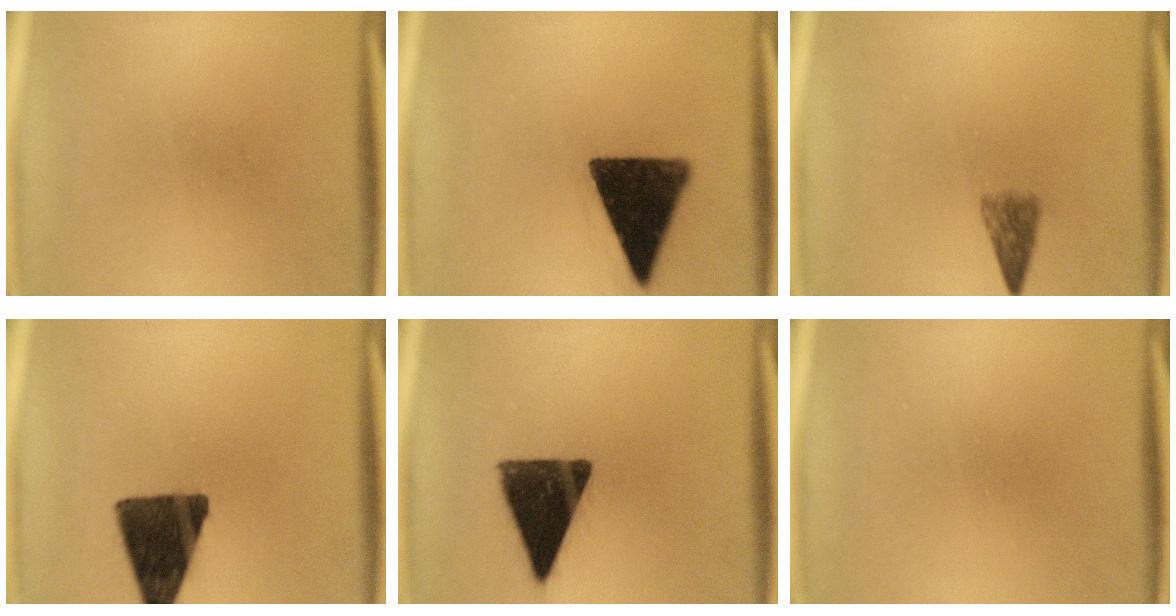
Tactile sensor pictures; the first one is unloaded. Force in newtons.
{"total": 15.2}
{"total": 2.9}
{"total": 14.5}
{"total": 13.7}
{"total": 0.0}